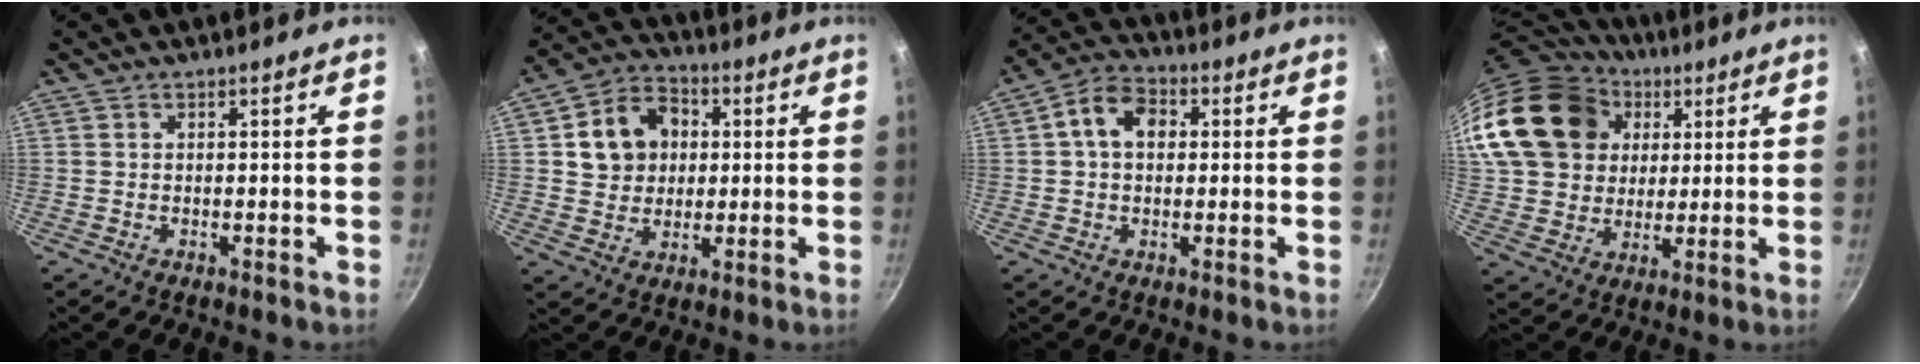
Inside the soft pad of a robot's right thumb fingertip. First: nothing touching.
{"total": 11.8, "force": [2.2, 10.0, 5.9], "torque": [-0.072, 0.015, 0.033]}
{"total": 8.5, "force": [1.5, 6.2, 5.7], "torque": [-0.076, 0.019, 0.010]}
{"total": 22.2, "force": [7.1, 17.7, 11.4], "torque": [-0.199, 0.017, 0.134]}